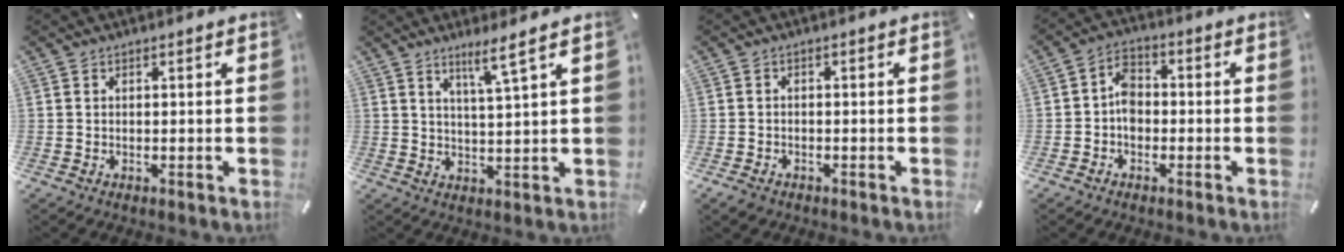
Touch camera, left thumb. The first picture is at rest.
{"total": 5.4, "force": [3.9, -0.5, 3.8], "torque": [-0.077, -0.016, 0.064]}
{"total": 1.7, "force": [-1.2, 1.2, 0.3], "torque": [-0.013, 0.004, -0.028]}
{"total": 5.4, "force": [-1.1, 4.2, 3.2], "torque": [-0.049, 0.014, -0.019]}